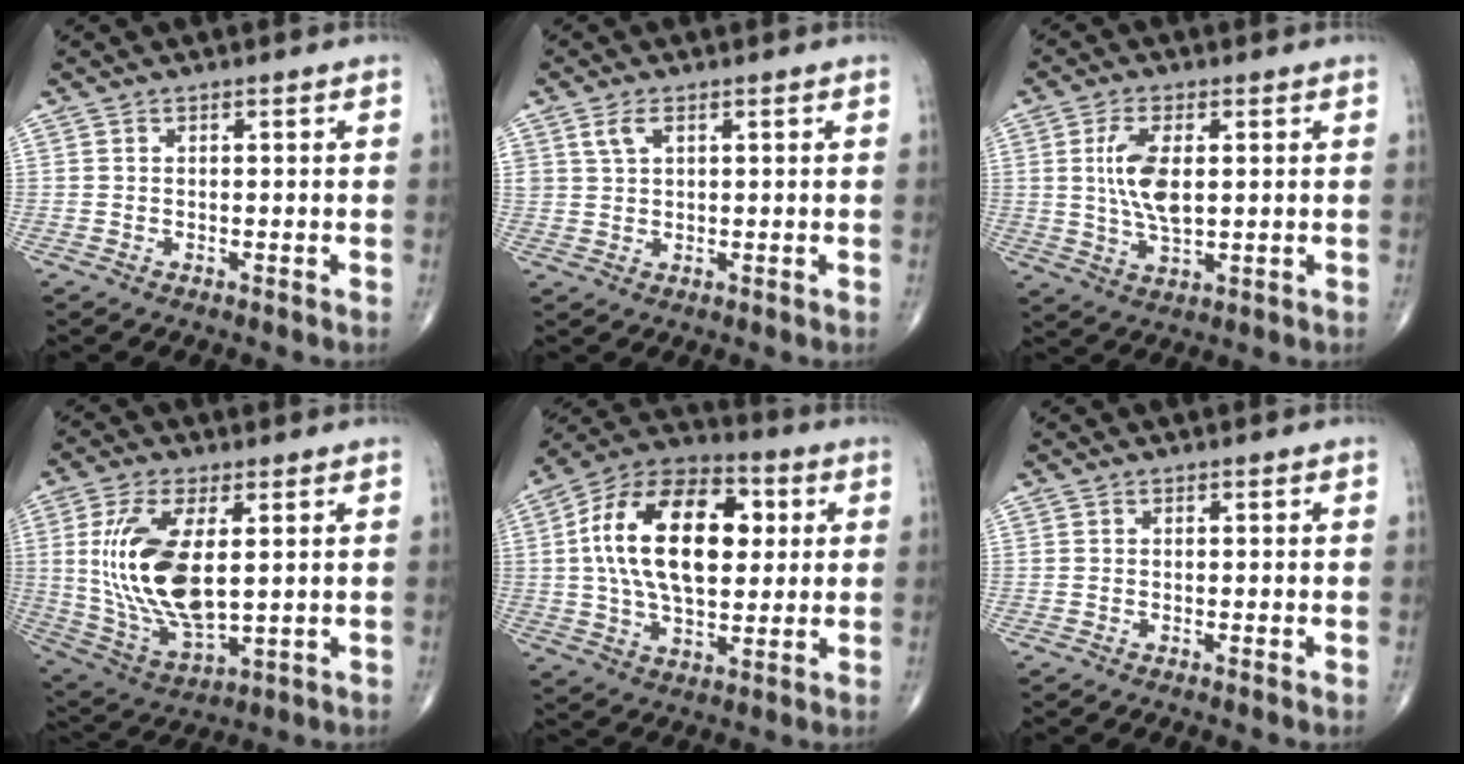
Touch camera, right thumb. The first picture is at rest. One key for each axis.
{"total": 2.9, "fx": 1.4, "fy": 1.7, "fz": 1.9, "tx": -0.037, "ty": 0.000, "tz": 0.034}
{"total": 8.6, "fx": 1.4, "fy": 4.0, "fz": 7.5, "tx": -0.150, "ty": -0.008, "tz": 0.029}
{"total": 17.4, "fx": 2.4, "fy": 8.0, "fz": 15.2, "tx": -0.308, "ty": -0.019, "tz": 0.058}
{"total": 22.1, "fx": 3.6, "fy": 12.7, "fz": 17.8, "tx": -0.287, "ty": 0.012, "tz": 0.053}
{"total": 0.7, "fx": -0.2, "fy": 0.0, "fz": 0.6, "tx": -0.016, "ty": -0.002, "tz": -0.005}